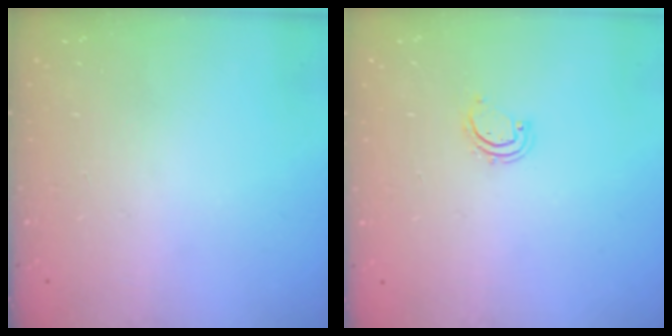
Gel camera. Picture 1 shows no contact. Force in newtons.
{"total": 2.5, "press": 2.5, "slide": 0.3}